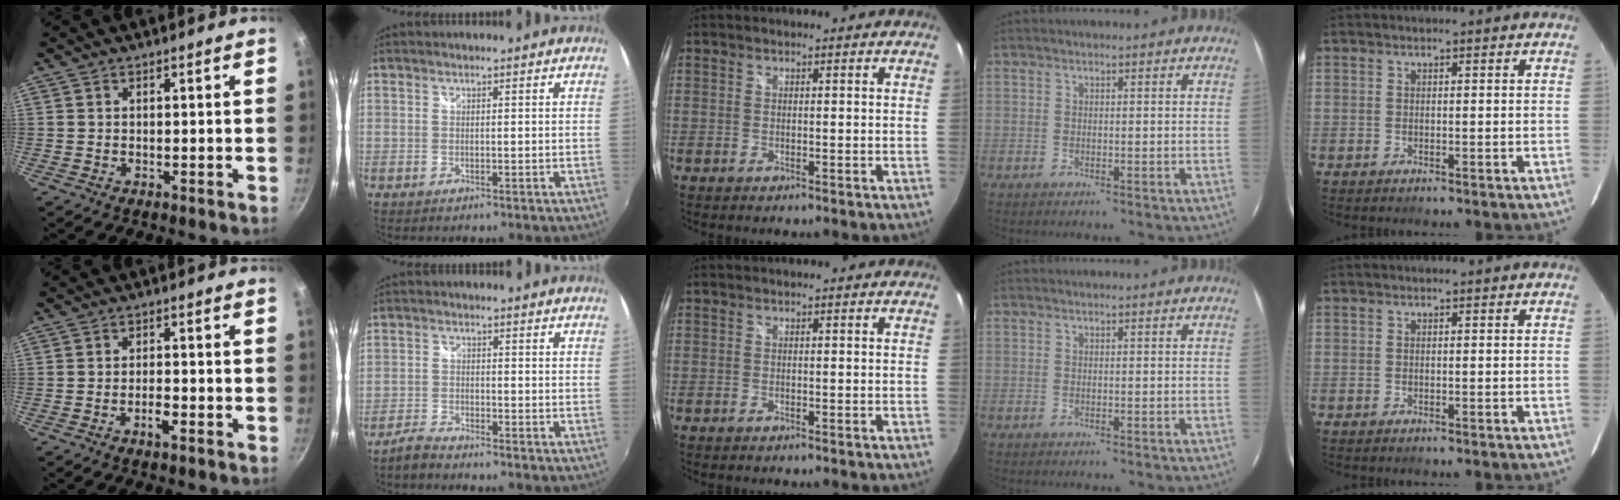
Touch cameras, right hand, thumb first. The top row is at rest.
{"thumb": {"total": 2.7, "force": [-1.4, 0.9, 2.1], "torque": [-0.035, 0.013, -0.026]}, "index": {"total": 3.3, "force": [-3.2, 0.5, 0.9], "torque": [-0.032, -0.006, -0.068]}}